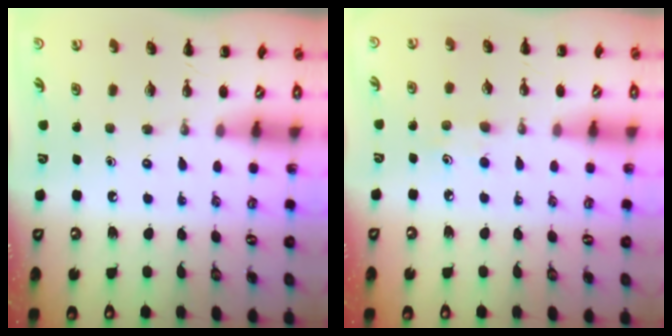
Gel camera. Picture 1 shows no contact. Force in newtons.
{"total": 4.0, "press": 3.9, "slide": 1.1}